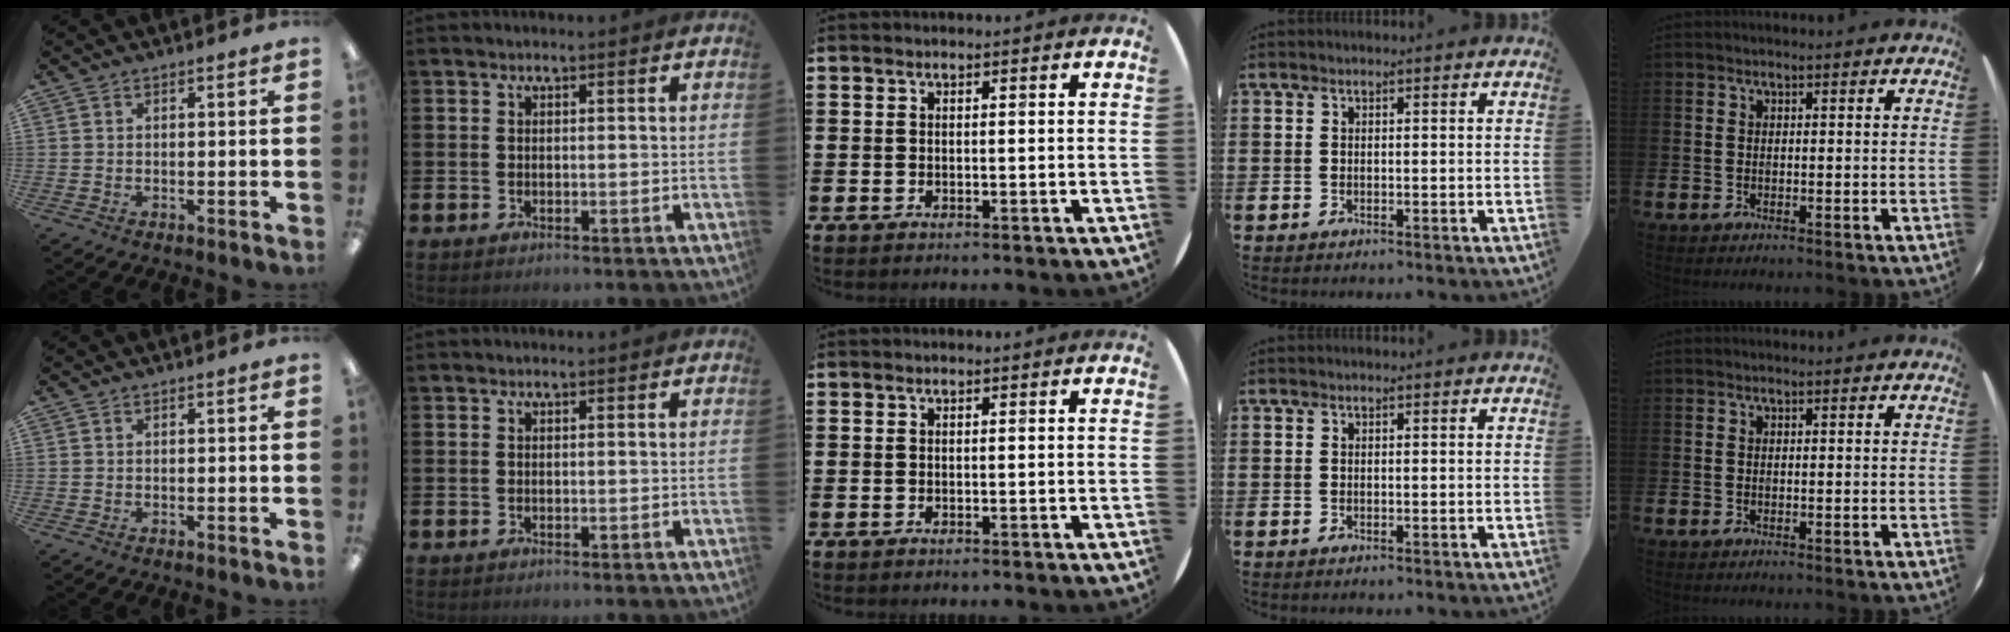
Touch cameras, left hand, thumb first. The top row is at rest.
{}